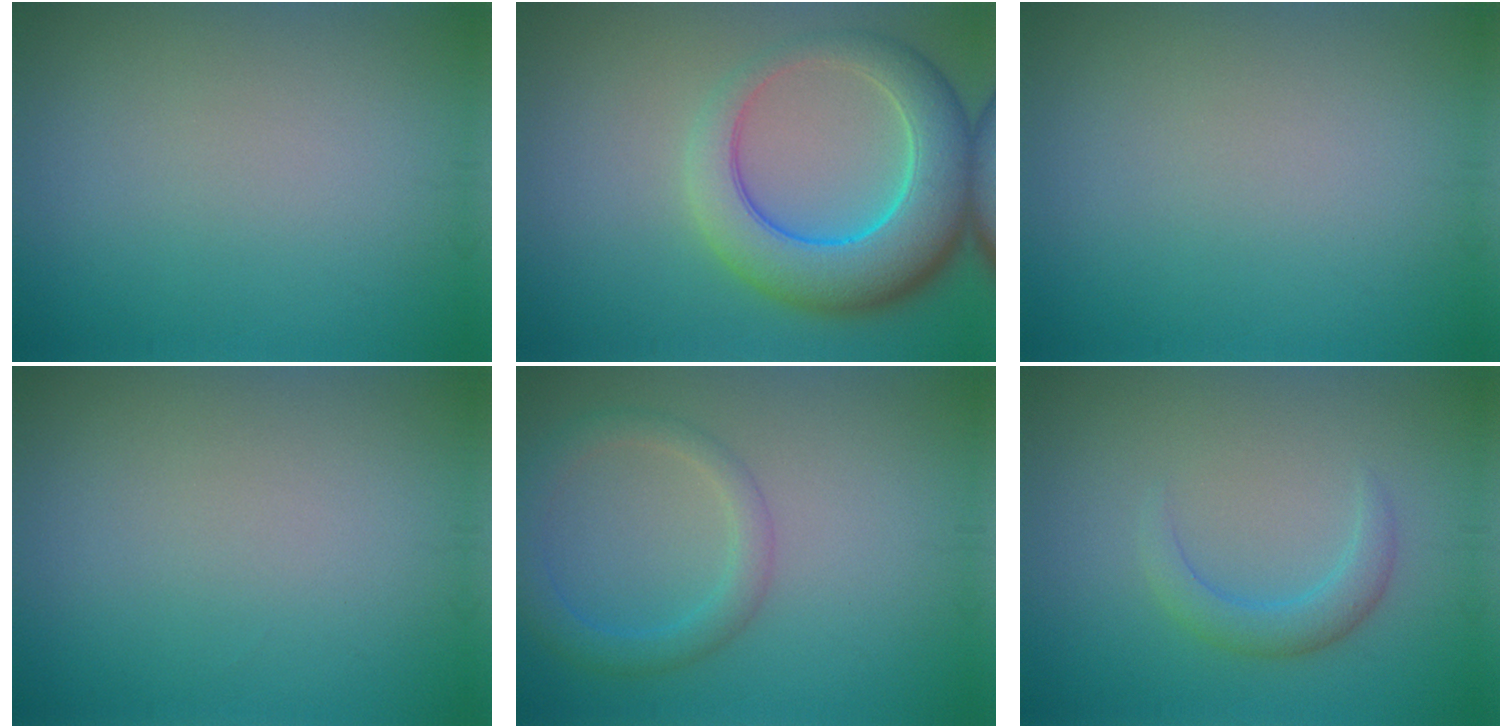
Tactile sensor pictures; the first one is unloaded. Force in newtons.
{"total": 7.9, "press": 7.9, "slide": 0.3}
{"total": 0.0}
{"total": 0.0}
{"total": 2.8, "press": 2.8, "slide": 0.2}
{"total": 2.3, "press": 2.3, "slide": 0.1}